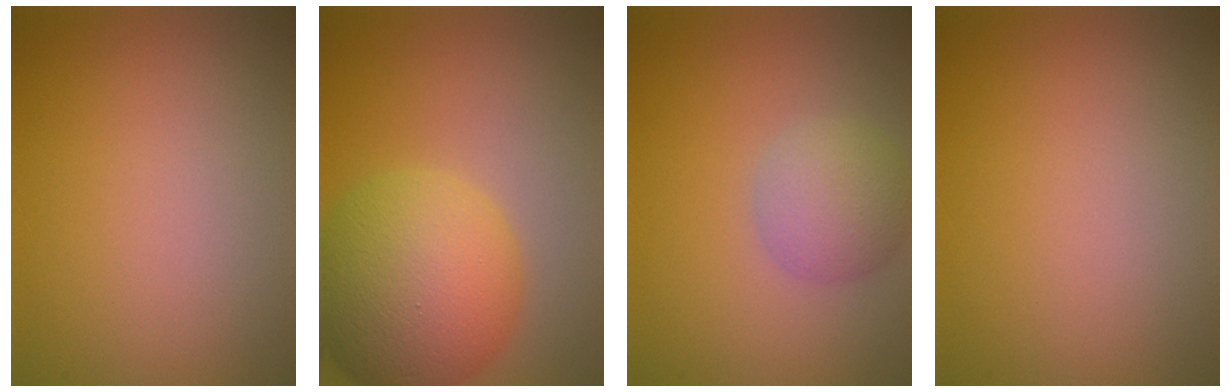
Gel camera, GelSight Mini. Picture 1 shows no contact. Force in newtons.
{"total": 9.7, "press": 9.7, "slide": 0.2}
{"total": 3.4, "press": 3.4, "slide": 0.2}
{"total": 0.0}